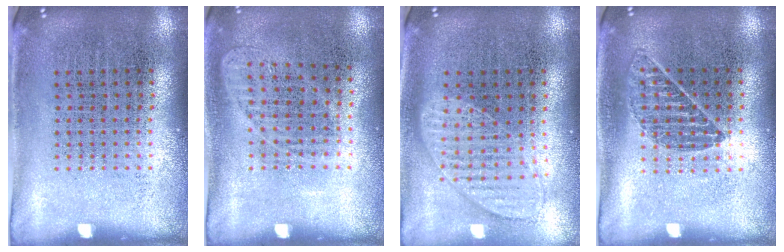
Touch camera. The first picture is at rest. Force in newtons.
{"total": 1.0, "press": 0.9, "slide": 0.4}
{"total": 1.0, "press": 1.0, "slide": 0.2}
{"total": 0.9, "press": 0.8, "slide": 0.3}